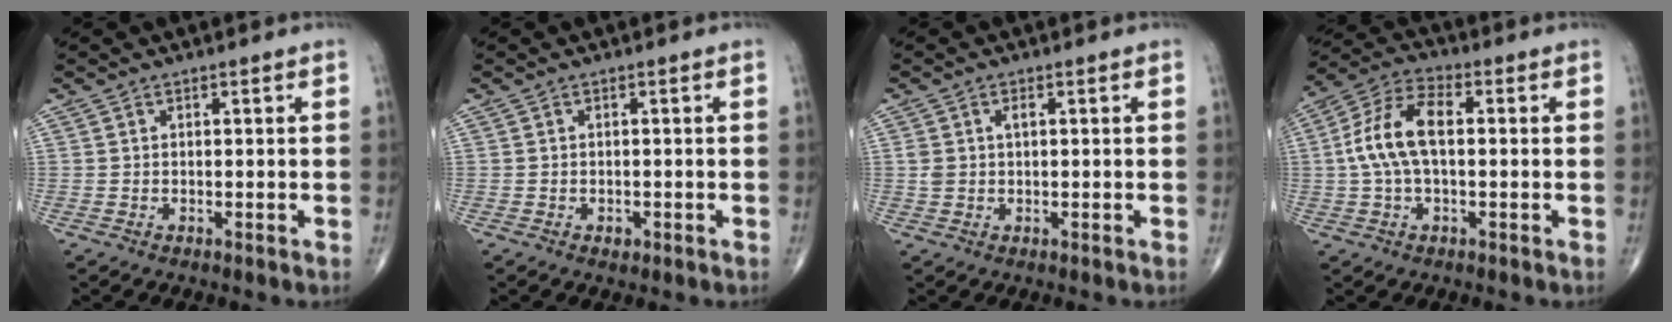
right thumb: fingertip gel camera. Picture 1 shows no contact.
{"total": 1.1, "force": [-0.5, 0.8, 0.6], "torque": [-0.008, 0.001, -0.006]}
{"total": 2.4, "force": [0.5, 1.4, 1.8], "torque": [-0.045, 0.009, 0.013]}
{"total": 11.3, "force": [0.6, 5.8, 9.7], "torque": [-0.202, 0.033, 0.006]}